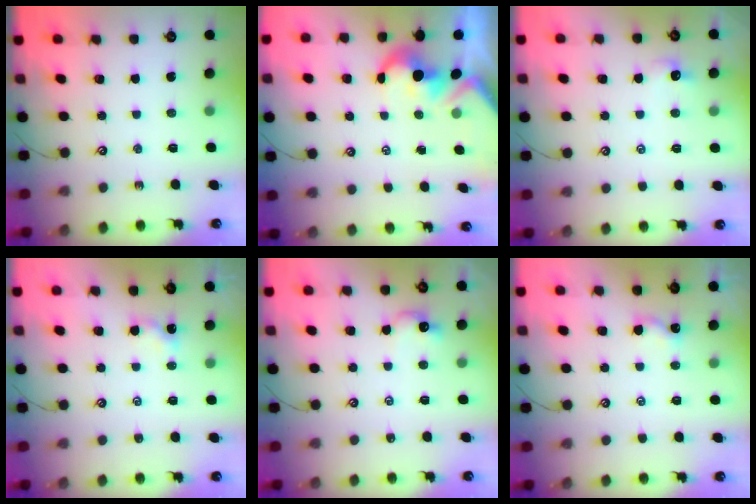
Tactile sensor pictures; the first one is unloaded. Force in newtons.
{"total": 1.8, "press": 1.5, "slide": 1.0}
{"total": 1.0, "press": 0.9, "slide": 0.5}
{"total": 0.0}
{"total": 1.5, "press": 1.4, "slide": 0.5}
{"total": 2.0, "press": 2.0, "slide": 0.2}